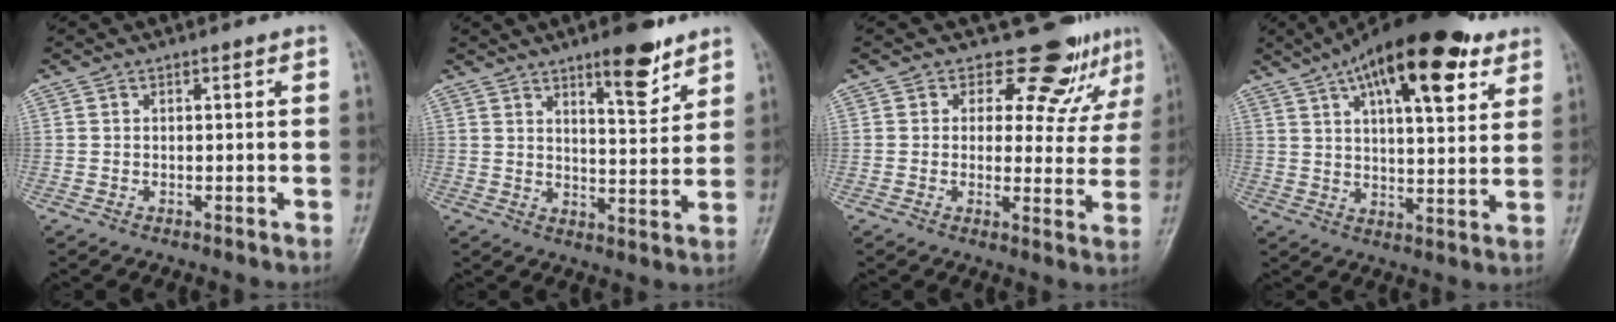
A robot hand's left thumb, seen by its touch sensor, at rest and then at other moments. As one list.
[{"total": 9.1, "force": [6.1, 2.7, 6.2], "torque": [-0.072, -0.042, 0.091]}, {"total": 9.0, "force": [7.3, 4.6, 2.6], "torque": [0.012, -0.050, 0.080]}, {"total": 21.0, "force": [11.5, 7.9, 15.8], "torque": [-0.225, -0.014, 0.174]}]